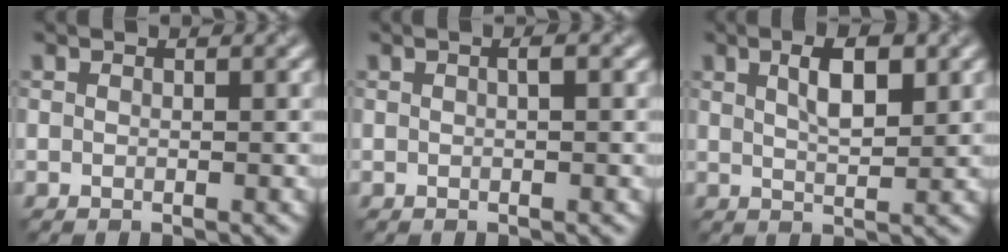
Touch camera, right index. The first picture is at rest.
{"total": 1.2, "force": [0.0, 0.5, 1.0], "torque": [-0.002, 0.008, -0.008]}
{"total": 2.9, "force": [1.1, 0.6, 2.6], "torque": [-0.050, 0.011, 0.030]}